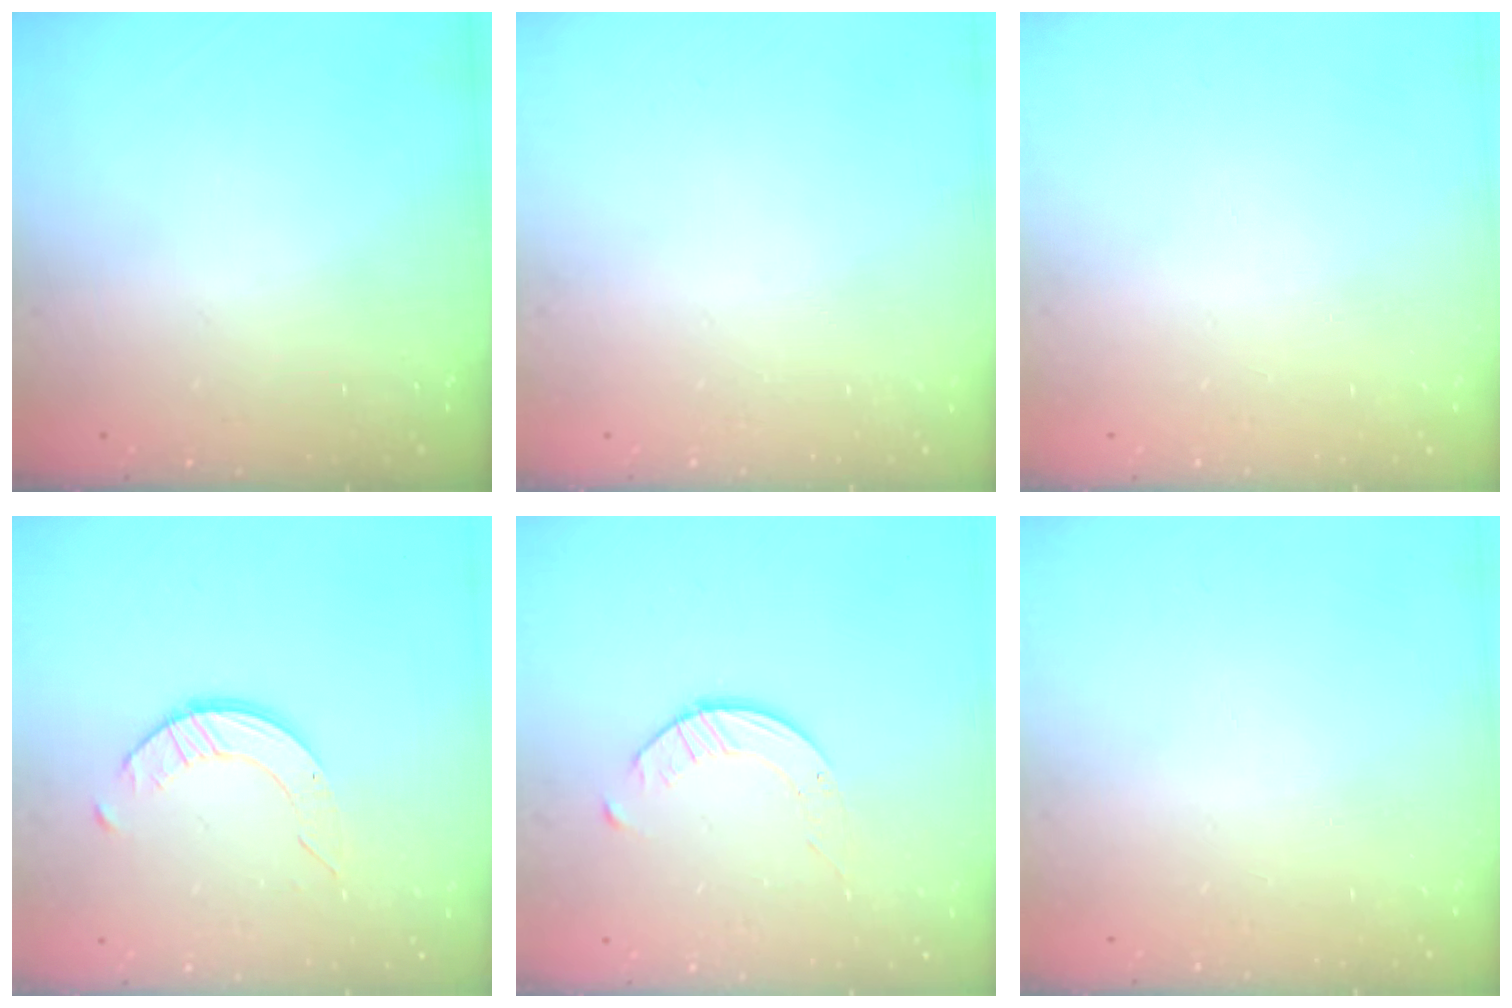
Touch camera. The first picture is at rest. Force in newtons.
{"total": 0.0}
{"total": 0.0}
{"total": 5.0, "press": 5.0, "slide": 0.4}
{"total": 3.5, "press": 3.4, "slide": 0.4}
{"total": 0.0}